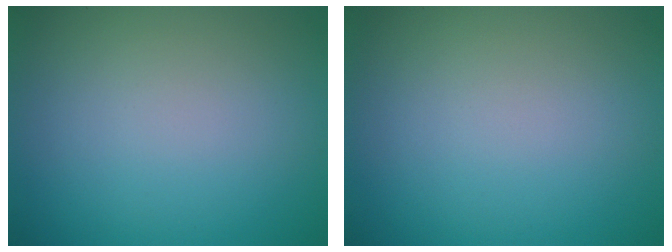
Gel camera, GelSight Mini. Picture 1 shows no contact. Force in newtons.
{"total": 0.0}